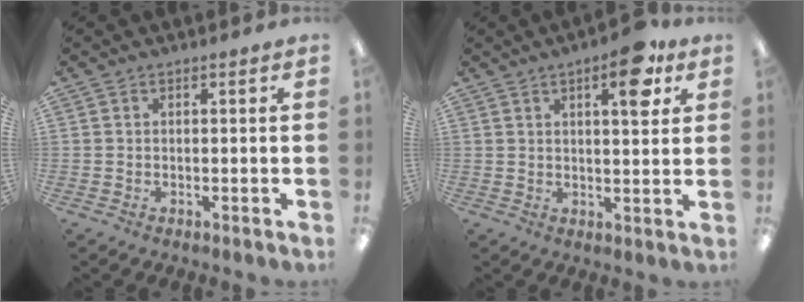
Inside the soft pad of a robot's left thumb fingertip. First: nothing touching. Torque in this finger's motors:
{"motor_torque": [0.01, 0.12, -0.14, -0.28, 0.08]}